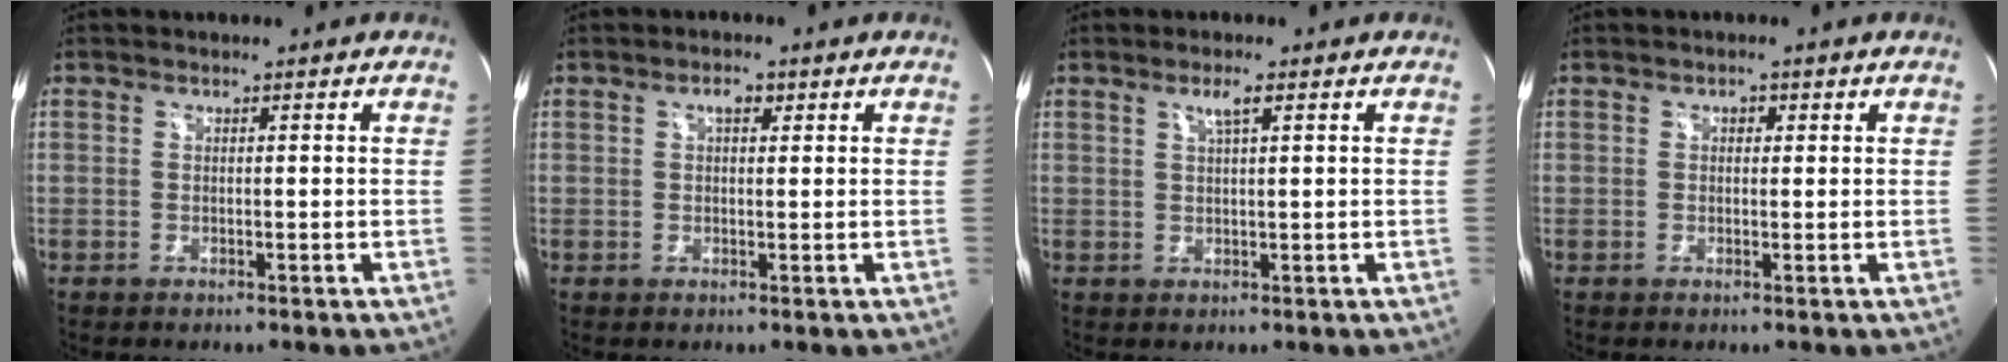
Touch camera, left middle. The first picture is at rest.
{"total": 2.0, "force": [0.9, 0.9, 1.5], "torque": [-0.027, 0.008, 0.014]}
{"total": 2.3, "force": [1.2, 0.1, 2.0], "torque": [-0.040, 0.000, 0.023]}
{"total": 1.2, "force": [0.5, 0.8, 0.7], "torque": [-0.010, 0.004, 0.006]}